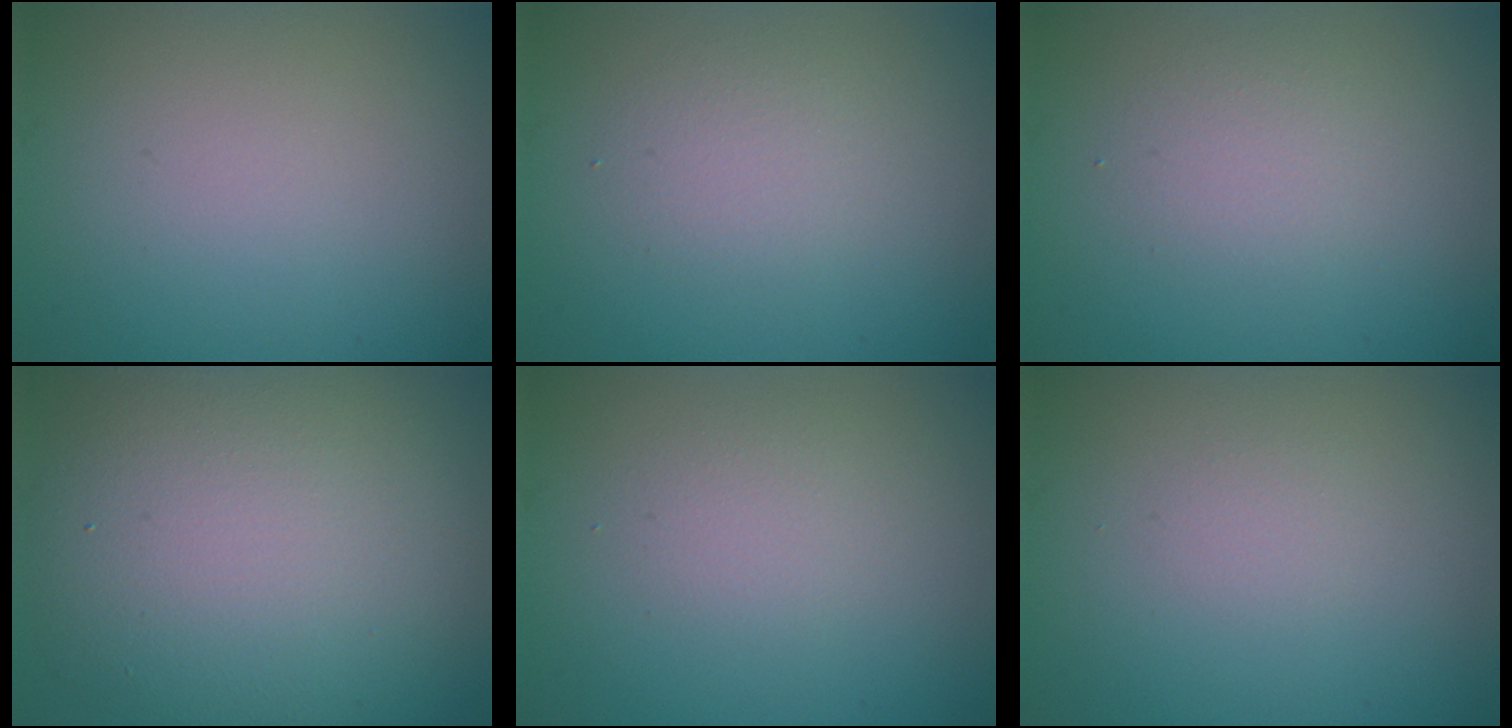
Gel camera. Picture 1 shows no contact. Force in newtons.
{"total": 1.7, "press": 1.7, "slide": 0.1}
{"total": 1.7, "press": 1.7, "slide": 0.1}
{"total": 11.0, "press": 11.0, "slide": 0.2}
{"total": 1.5, "press": 1.4, "slide": 0.1}
{"total": 0.6, "press": 0.6, "slide": 0.0}